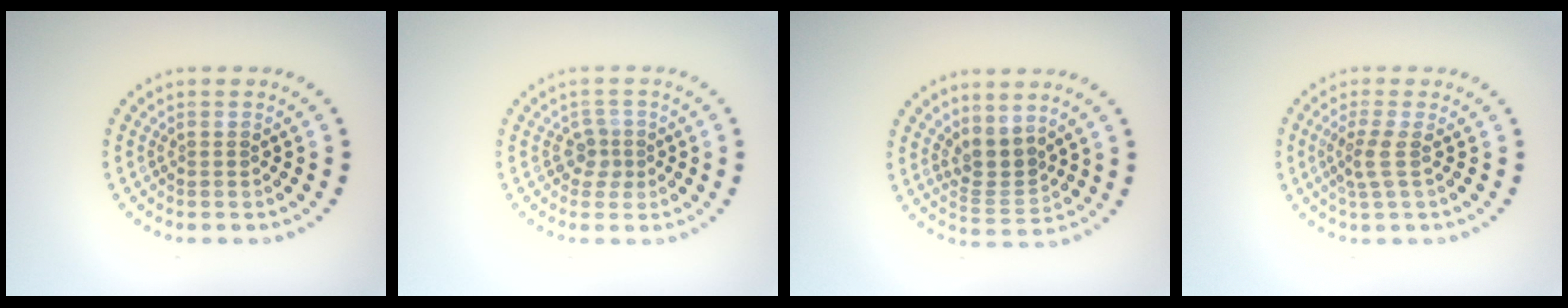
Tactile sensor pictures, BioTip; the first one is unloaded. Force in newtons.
{"total": 1.8, "press": 1.4, "slide": 1.2}
{"total": 2.8, "press": 2.1, "slide": 1.9}
{"total": 2.0, "press": 1.5, "slide": 1.3}